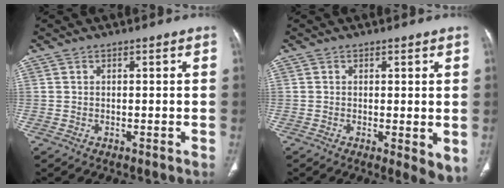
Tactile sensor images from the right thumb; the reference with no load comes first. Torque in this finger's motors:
{"motor_torque": [-0.16, 0.43, 0.13, -0.13, 0.00]}